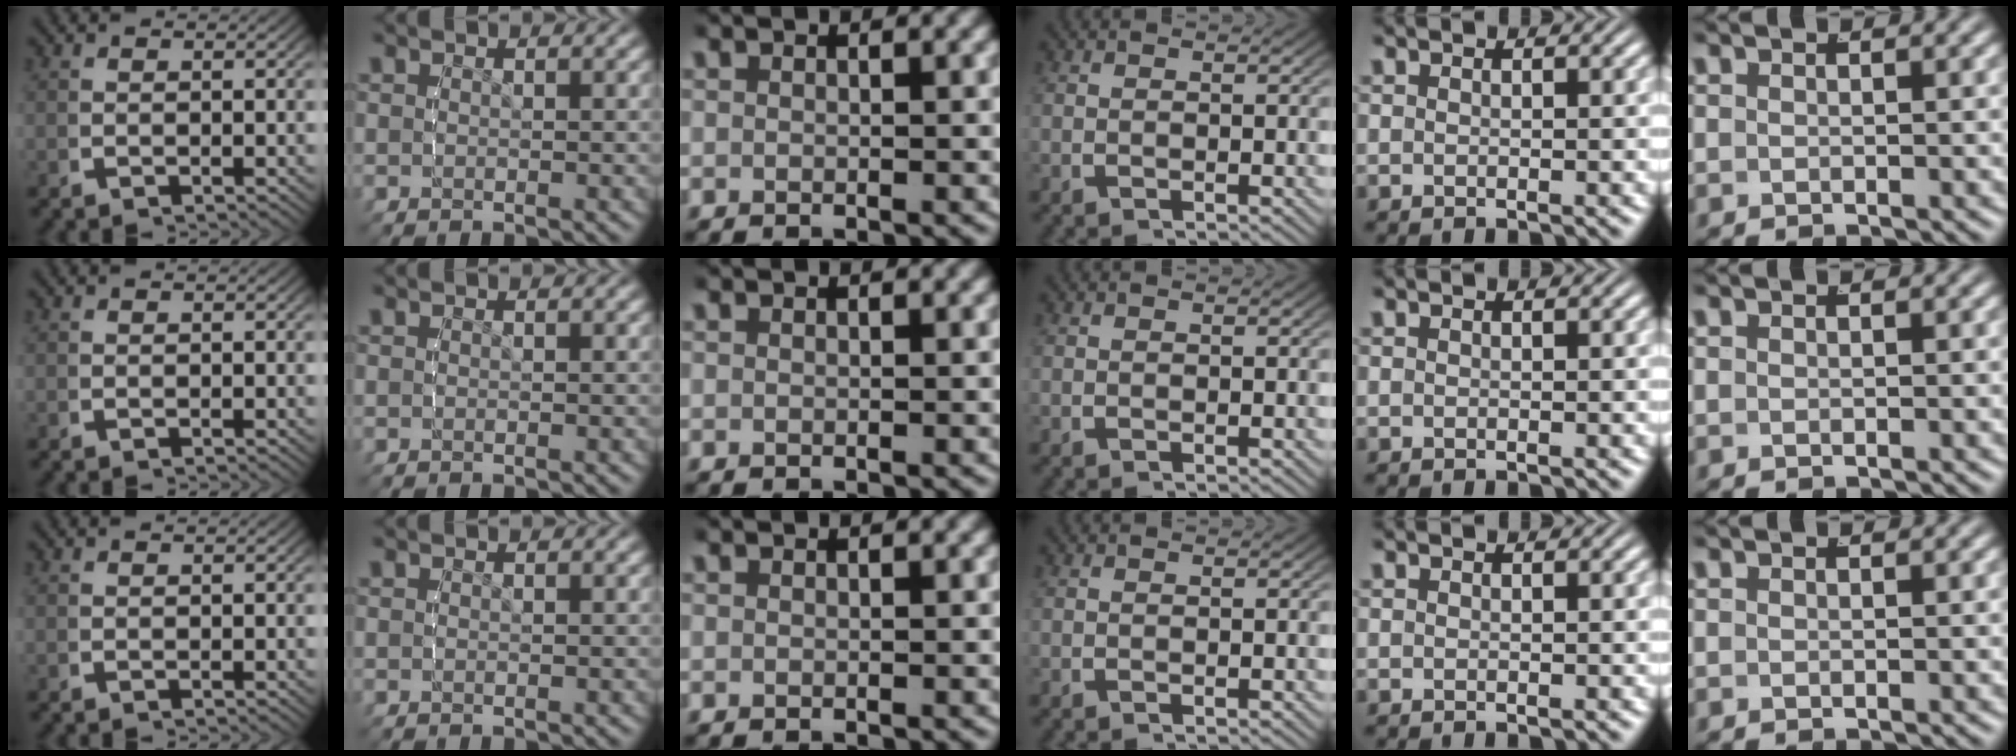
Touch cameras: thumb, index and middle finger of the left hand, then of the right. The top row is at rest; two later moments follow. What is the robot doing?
{"motion": "lift_and_place", "object": "bottle"}